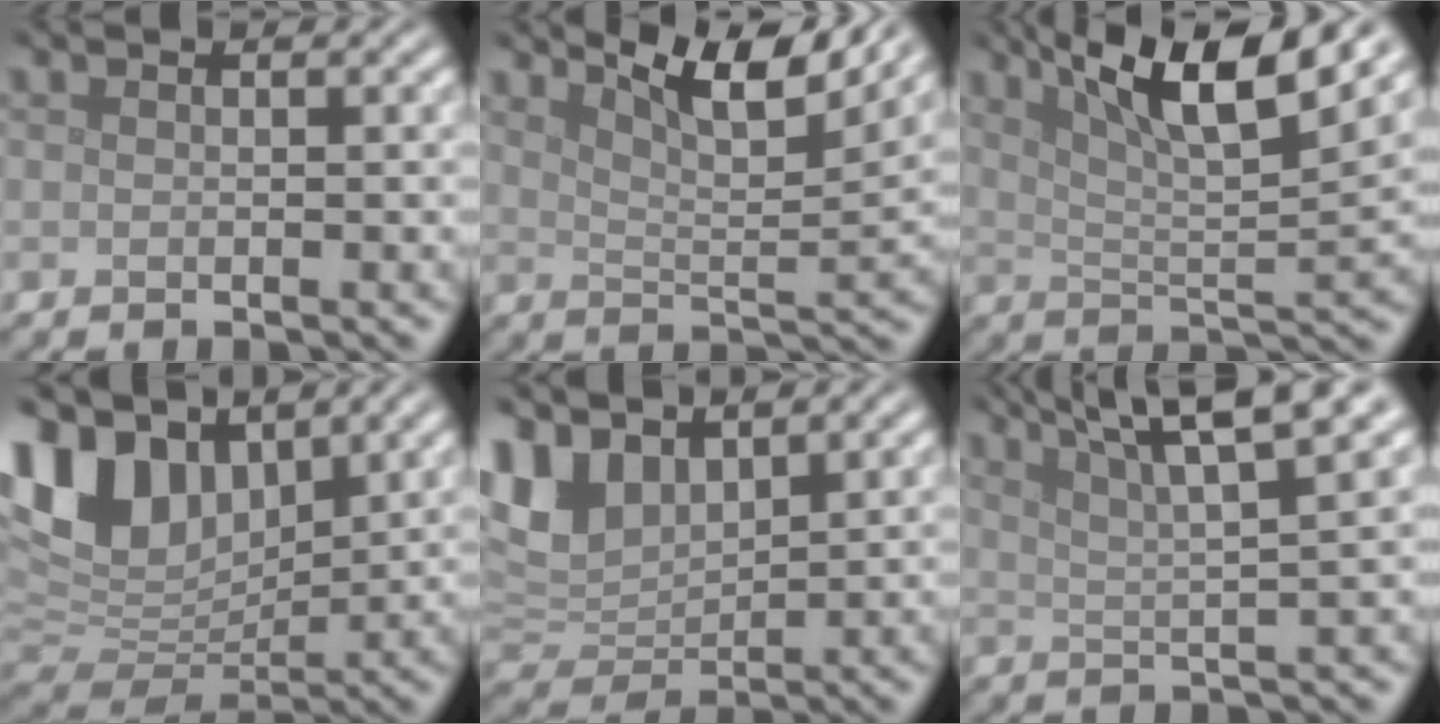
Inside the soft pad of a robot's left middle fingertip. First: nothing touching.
{"total": 7.4, "force": [5.6, 1.5, 4.6], "torque": [-0.077, 0.000, 0.088]}
{"total": 9.4, "force": [5.5, 2.0, 7.3], "torque": [-0.122, 0.006, 0.097]}
{"total": 10.4, "force": [5.4, 6.4, 6.2], "torque": [-0.145, 0.010, 0.097]}
{"total": 5.9, "force": [3.8, 3.4, 3.1], "torque": [-0.082, 0.002, 0.072]}
{"total": 8.0, "force": [5.0, 1.3, 6.0], "torque": [-0.088, 0.018, 0.073]}